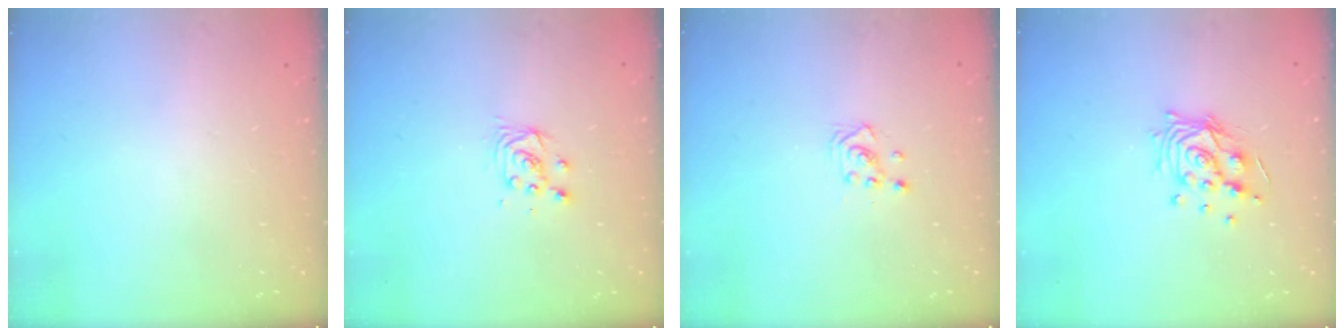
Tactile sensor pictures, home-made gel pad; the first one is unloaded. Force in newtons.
{"total": 3.9, "press": 3.8, "slide": 0.4}
{"total": 2.8, "press": 2.8, "slide": 0.3}
{"total": 11.5, "press": 11.4, "slide": 1.0}